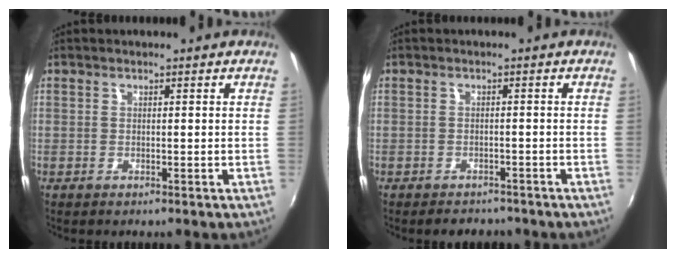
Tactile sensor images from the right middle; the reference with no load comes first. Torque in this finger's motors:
{"motor_torque": [0.34, -0.35, -0.01, 0.00]}